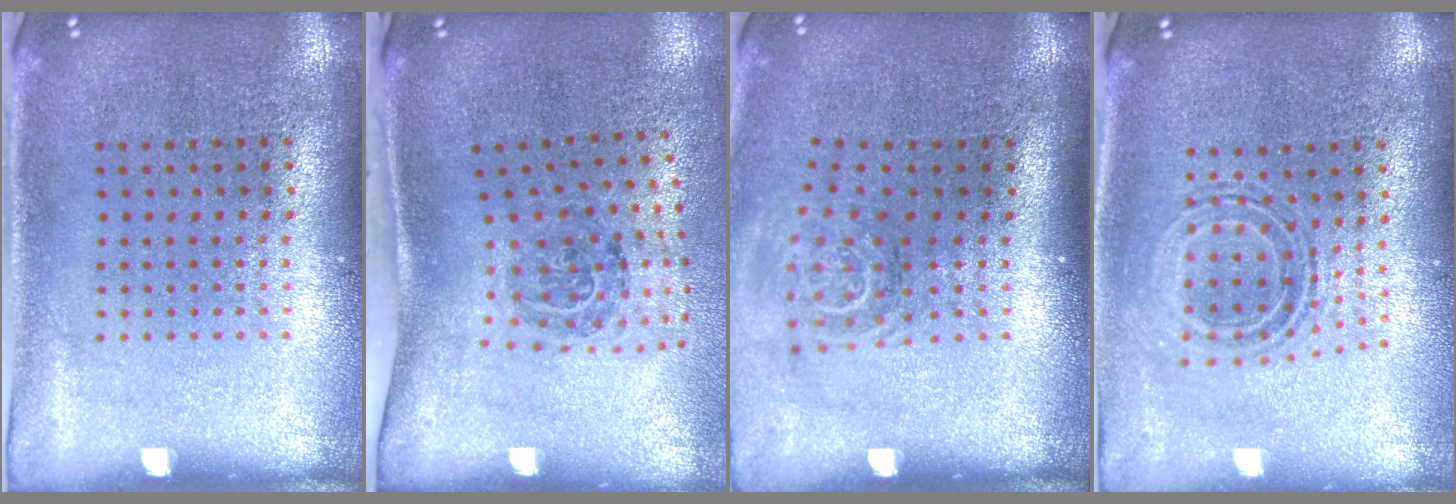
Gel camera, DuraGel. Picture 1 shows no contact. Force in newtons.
{"total": 1.8, "press": 1.1, "slide": 1.4}
{"total": 1.7, "press": 1.1, "slide": 1.3}
{"total": 0.8, "press": 0.7, "slide": 0.3}